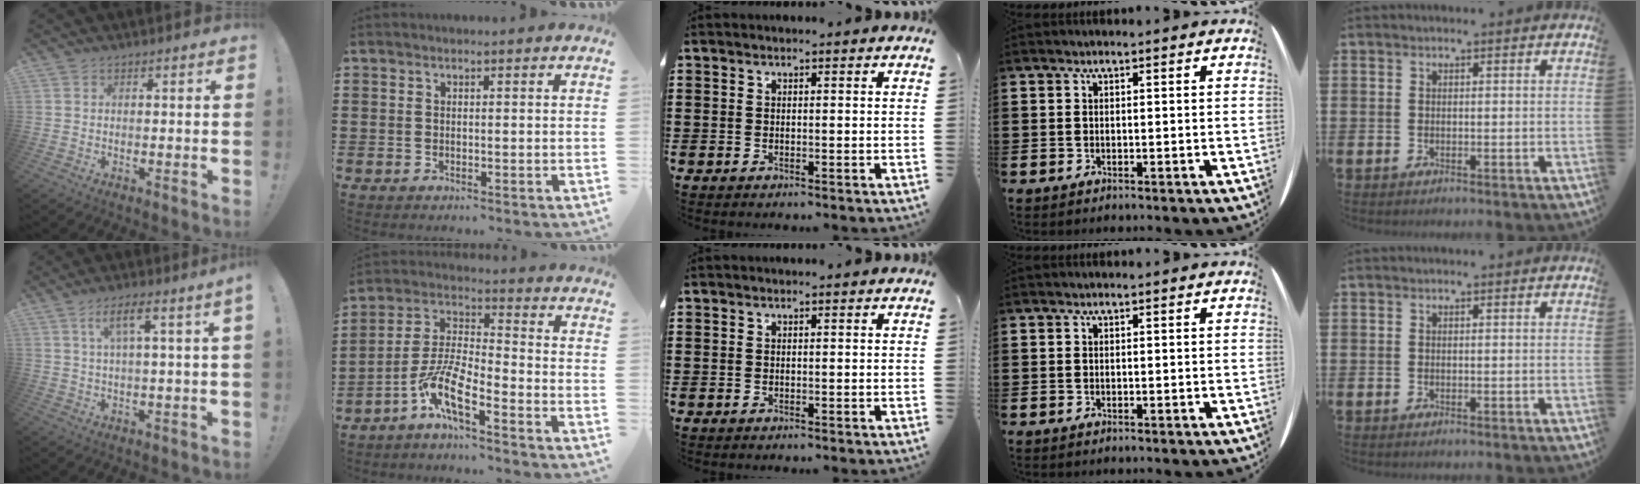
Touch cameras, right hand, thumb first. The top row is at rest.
{"thumb": {"total": 6.2, "force": [1.7, -0.1, 5.9], "torque": [-0.106, 0.002, 0.023]}, "index": {"total": 8.5, "force": [-5.9, 1.8, 5.9], "torque": [-0.147, -0.010, -0.118]}}